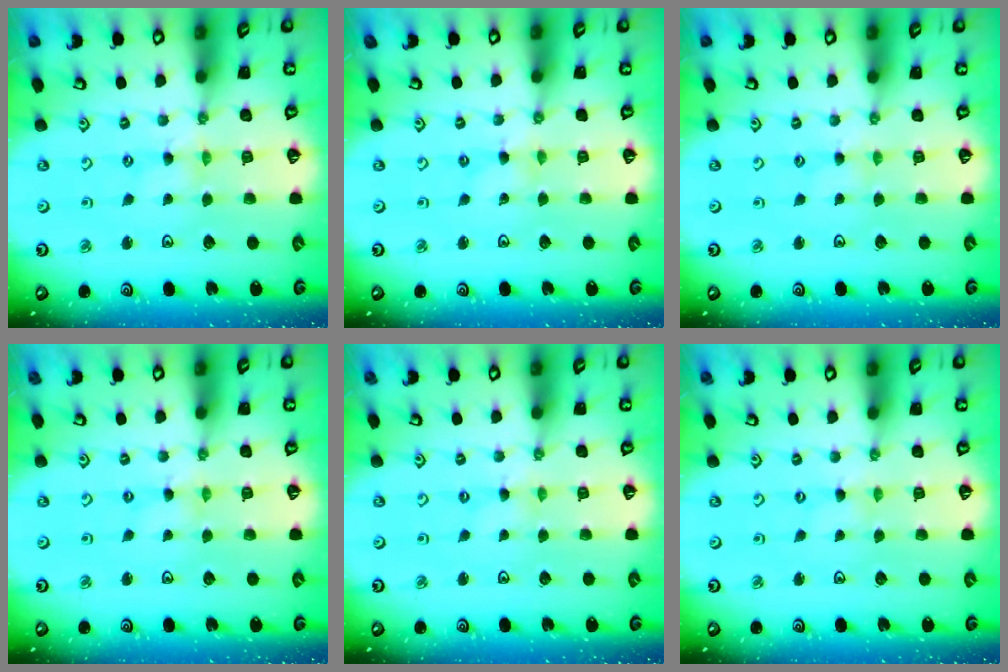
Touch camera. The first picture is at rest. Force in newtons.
{"total": 0.0}
{"total": 1.3, "press": 1.3, "slide": 0.2}
{"total": 0.0}
{"total": 0.0}
{"total": 0.0}